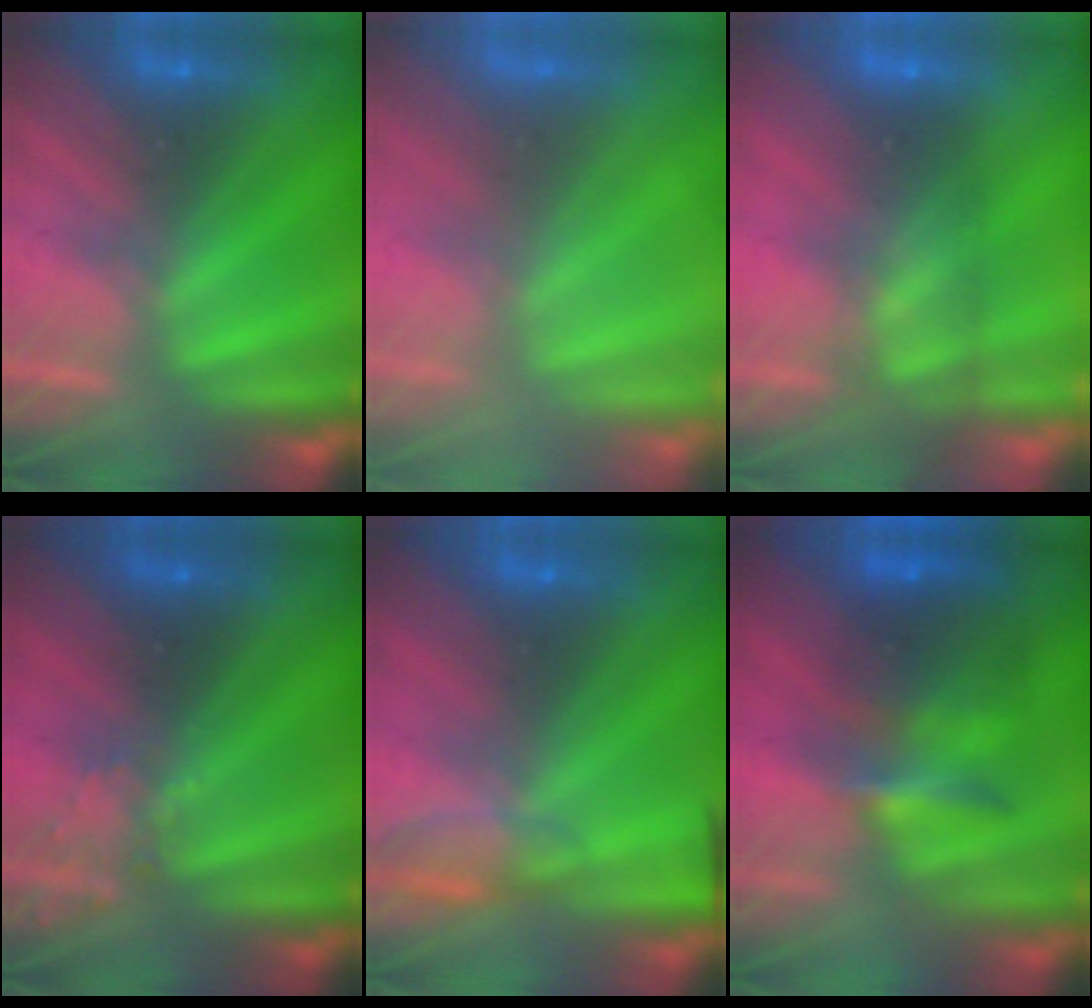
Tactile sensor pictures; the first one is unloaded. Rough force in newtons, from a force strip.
{"total": 7.6}
{"total": 7.7}
{"total": 2.4}
{"total": 4.8}
{"total": 9.6}